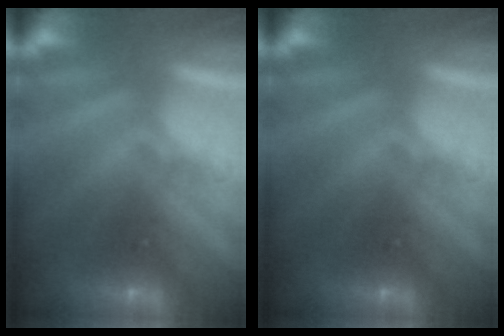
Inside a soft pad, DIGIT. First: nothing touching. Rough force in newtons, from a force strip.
{"total": 0.0}